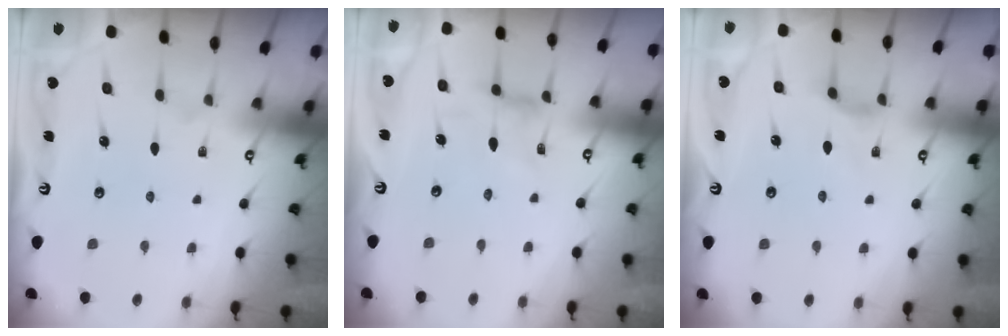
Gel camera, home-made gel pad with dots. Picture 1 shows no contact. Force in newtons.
{"total": 3.2, "press": 3.2, "slide": 0.5}
{"total": 2.0, "press": 2.0, "slide": 0.3}